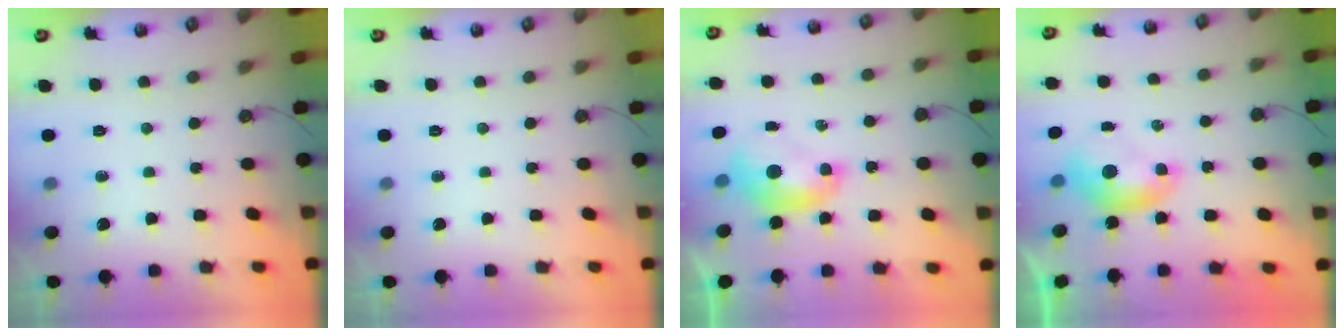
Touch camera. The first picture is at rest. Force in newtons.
{"total": 0.0}
{"total": 1.7, "press": 1.7, "slide": 0.1}
{"total": 0.0}